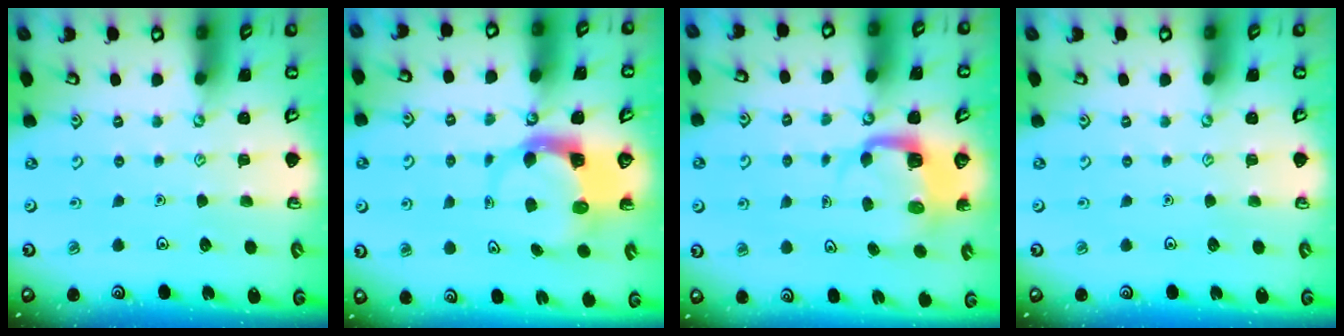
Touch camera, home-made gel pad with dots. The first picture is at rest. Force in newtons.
{"total": 4.0, "press": 3.9, "slide": 0.6}
{"total": 4.9, "press": 4.9, "slide": 0.4}
{"total": 0.0}